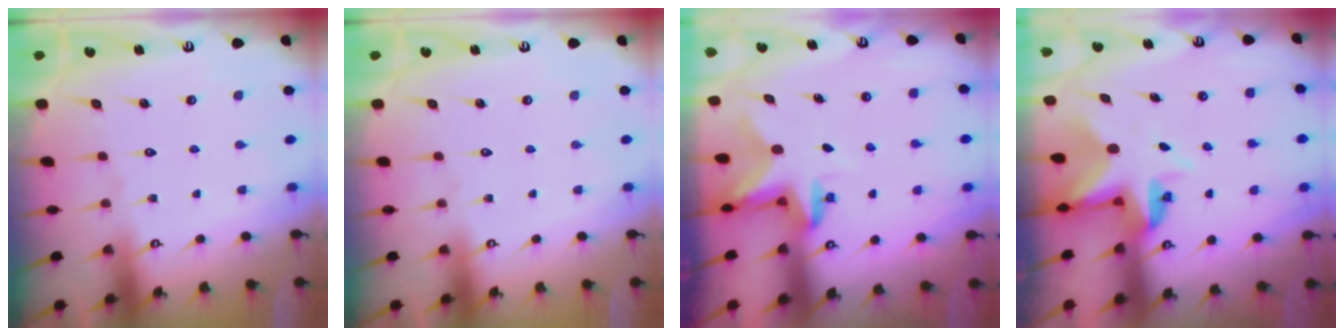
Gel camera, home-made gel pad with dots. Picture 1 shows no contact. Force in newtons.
{"total": 0.0}
{"total": 2.6, "press": 2.6, "slide": 0.4}
{"total": 5.1, "press": 5.1, "slide": 0.4}